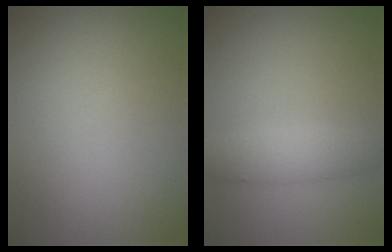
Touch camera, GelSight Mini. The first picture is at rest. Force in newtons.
{"total": 2.9, "press": 2.9, "slide": 0.0}